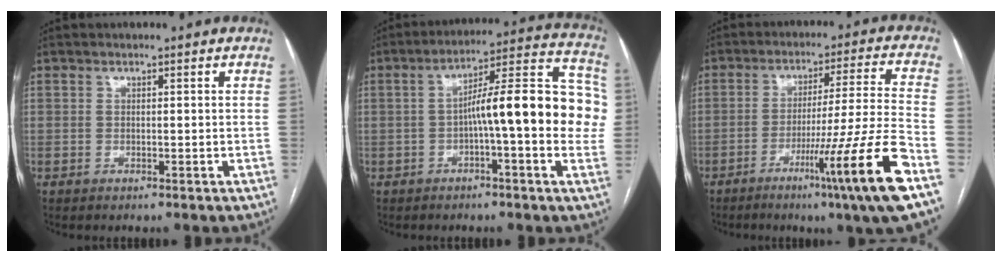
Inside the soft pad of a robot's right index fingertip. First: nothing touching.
{"total": 16.3, "force": [-0.6, 2.9, 16.1], "torque": [-0.220, 0.047, -0.010]}
{"total": 16.3, "force": [-8.0, -2.7, 13.9], "torque": [-0.222, -0.019, -0.124]}